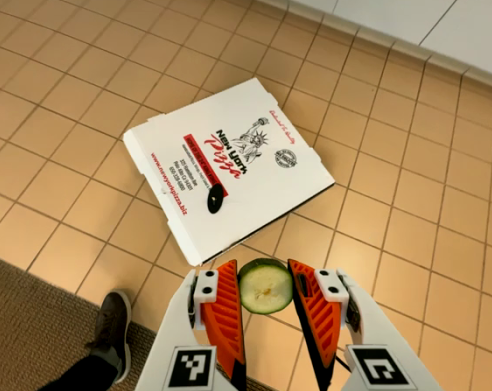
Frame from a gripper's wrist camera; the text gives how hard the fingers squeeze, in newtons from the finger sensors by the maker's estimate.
{"total": 7.4, "left": 7.1, "right": 7.8}